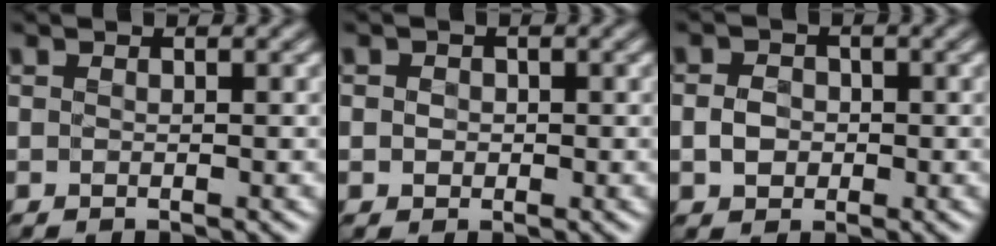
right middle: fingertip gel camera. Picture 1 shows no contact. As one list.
[{"total": 1.4, "force": [0.2, 1.3, 0.6], "torque": [-0.002, 0.008, -0.005]}, {"total": 2.1, "force": [-0.4, 1.7, 1.1], "torque": [-0.020, 0.001, -0.011]}]